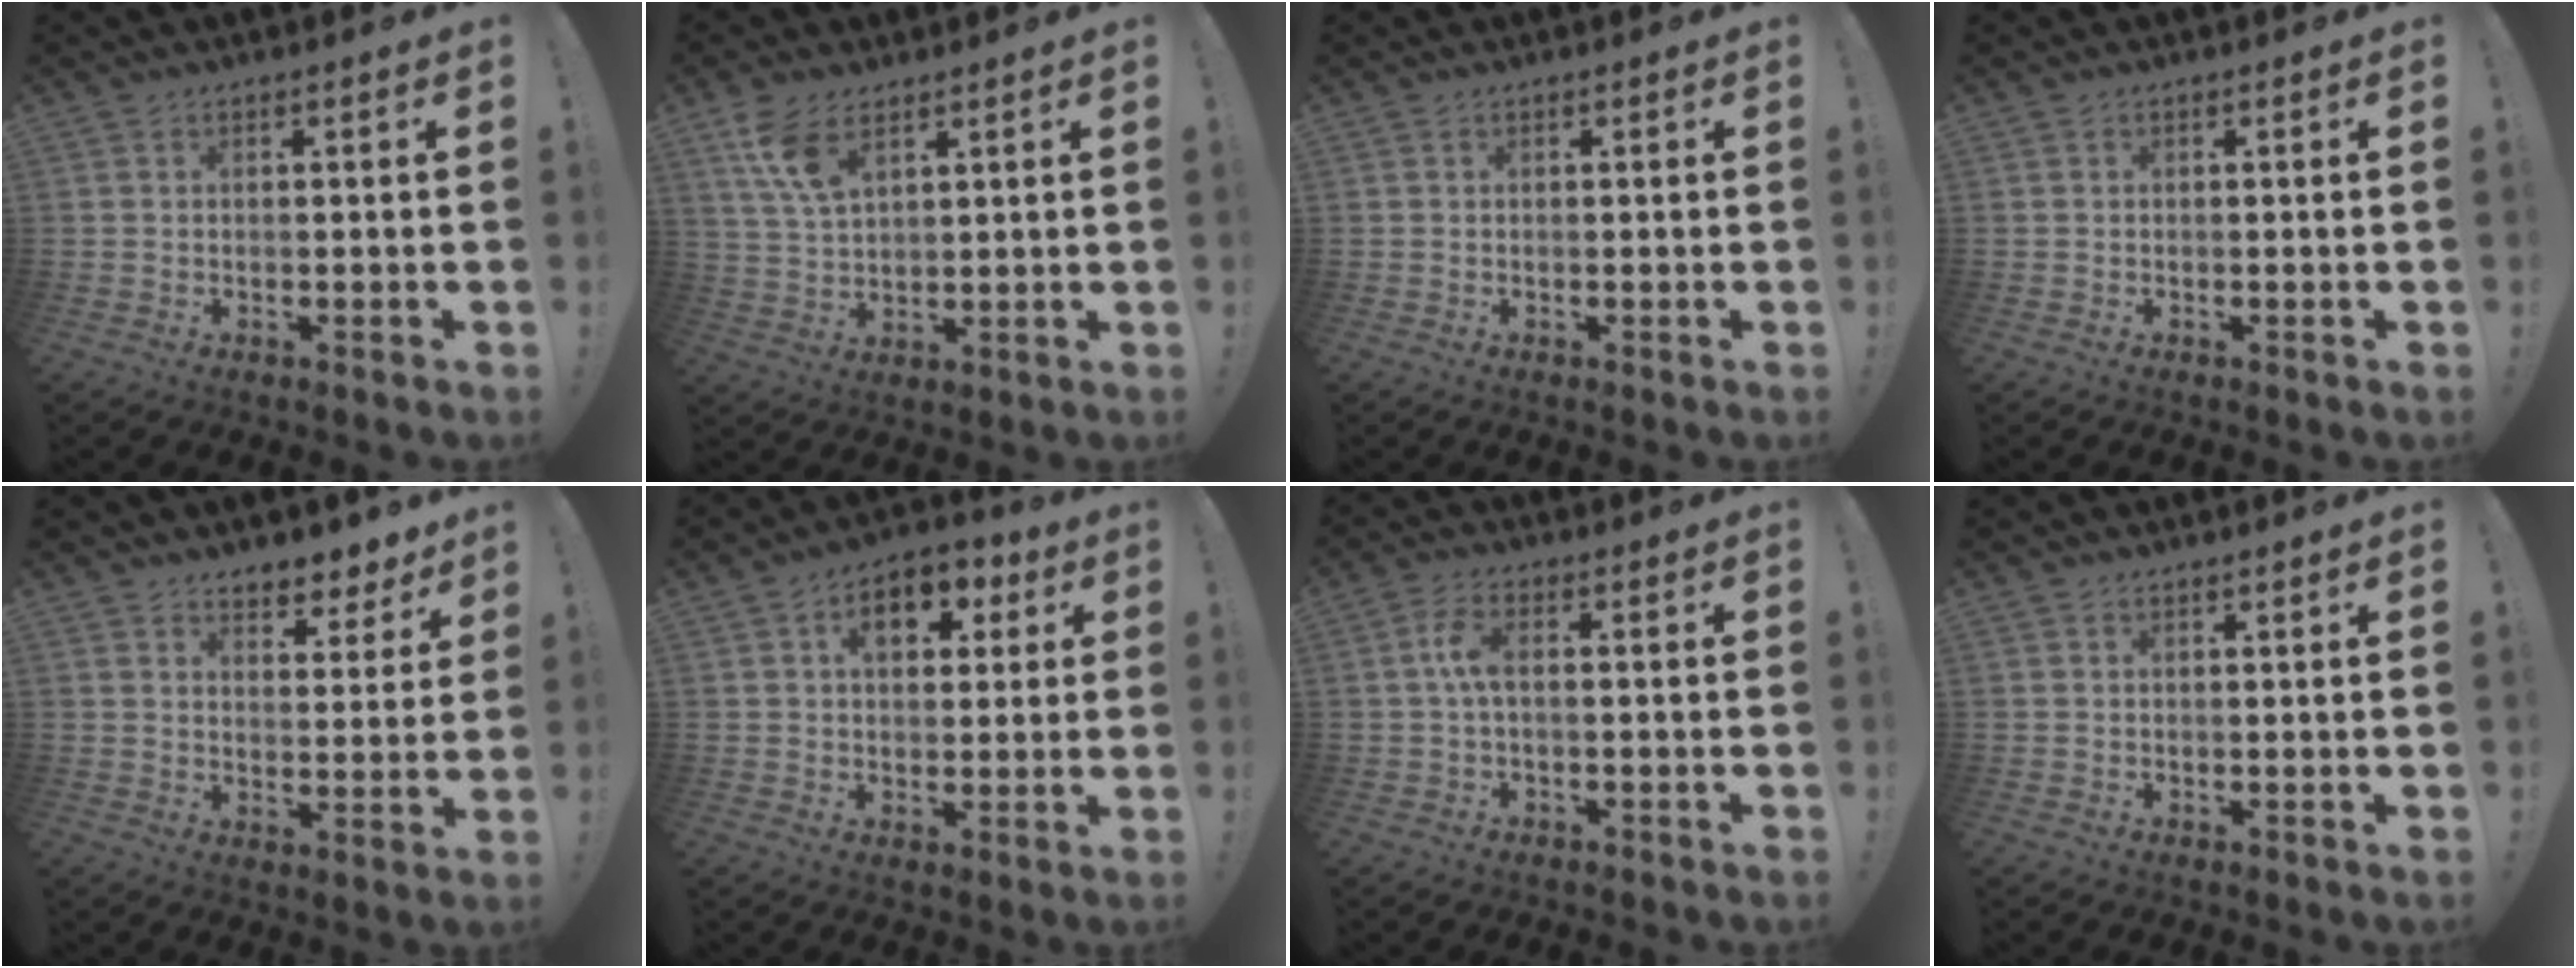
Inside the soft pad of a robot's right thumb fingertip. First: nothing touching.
{"total": 8.9, "force": [5.5, 4.1, 5.6], "torque": [-0.102, -0.027, 0.103]}
{"total": 0.0}
{"total": 0.0}
{"total": 6.9, "force": [6.0, 2.9, 1.4], "torque": [-0.002, -0.057, 0.109]}
{"total": 9.8, "force": [3.5, 6.7, 6.2], "torque": [-0.076, -0.007, 0.060]}
{"total": 5.3, "force": [0.0, 1.9, 4.9], "torque": [-0.102, 0.001, -0.002]}
{"total": 0.6, "force": [0.6, 0.0, 0.1], "torque": [0.003, -0.002, 0.010]}